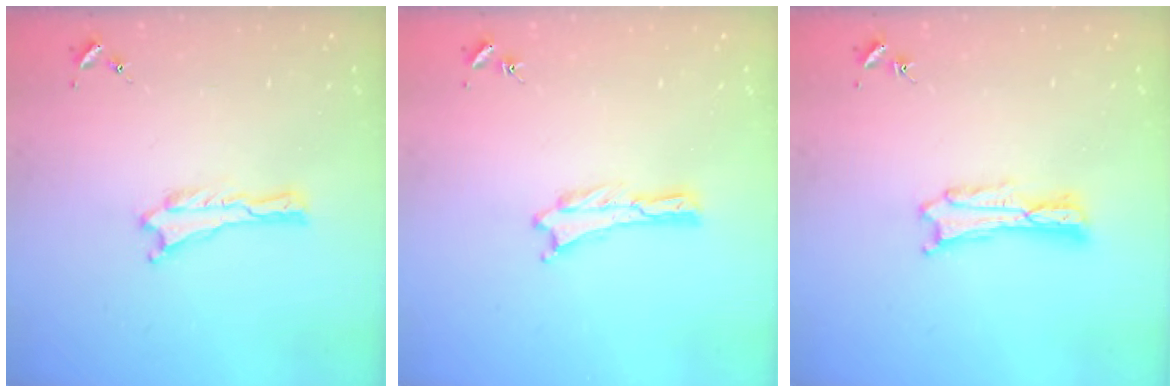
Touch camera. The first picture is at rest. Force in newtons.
{"total": 0.0}
{"total": 1.2, "press": 1.2, "slide": 0.2}